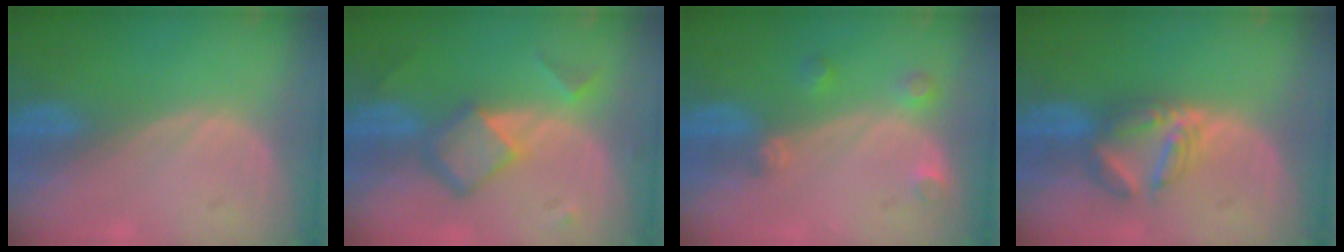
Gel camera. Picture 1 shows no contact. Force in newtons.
{"total": 6.9, "press": 5.9, "slide": 3.5}
{"total": 3.2, "press": 2.9, "slide": 1.3}
{"total": 5.8, "press": 5.7, "slide": 1.2}